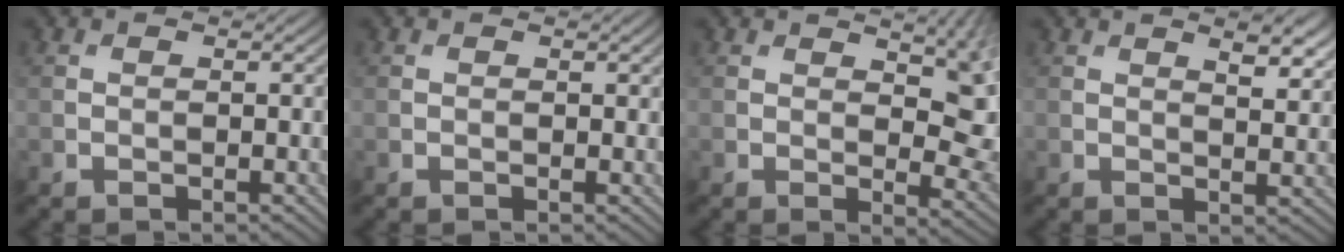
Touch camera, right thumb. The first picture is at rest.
{"total": 0.0}
{"total": 8.3, "force": [2.8, 3.9, 6.7], "torque": [-0.084, -0.008, 0.053]}
{"total": 4.8, "force": [3.0, 1.5, 3.4], "torque": [-0.054, -0.003, 0.047]}